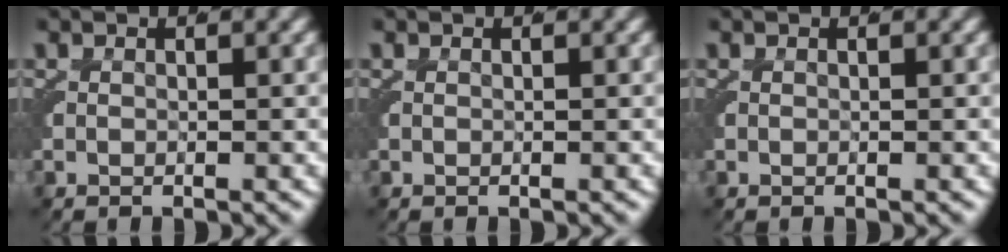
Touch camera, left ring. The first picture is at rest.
{"total": 0.0}
{"total": 0.0}